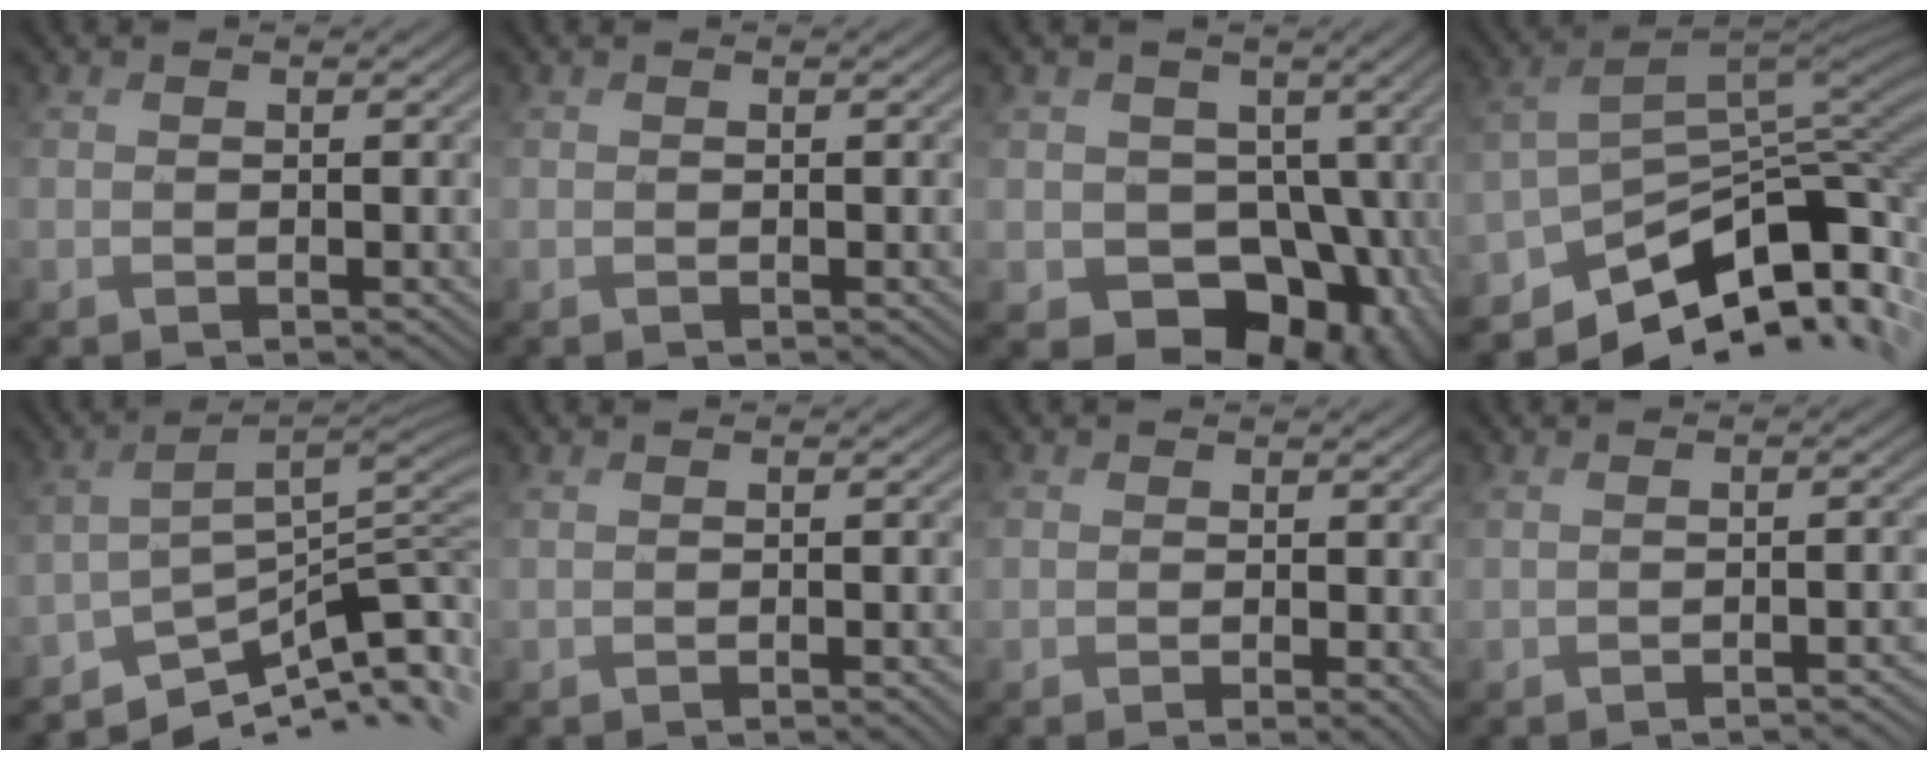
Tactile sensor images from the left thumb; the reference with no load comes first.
{"total": 0.0}
{"total": 12.0, "force": [-2.0, 10.8, 4.8], "torque": [-0.084, -0.017, -0.052]}
{"total": 10.9, "force": [-8.7, 4.0, 5.2], "torque": [-0.098, 0.003, -0.143]}
{"total": 8.3, "force": [-5.6, 1.8, 5.8], "torque": [-0.090, 0.014, -0.093]}
{"total": 2.1, "force": [-0.7, 0.2, 2.0], "torque": [-0.021, 0.009, -0.009]}
{"total": 1.5, "force": [-0.5, 1.0, 1.0], "torque": [-0.016, -0.001, -0.010]}
{"total": 1.5, "force": [-1.0, 0.0, 1.1], "torque": [0.002, 0.012, -0.019]}